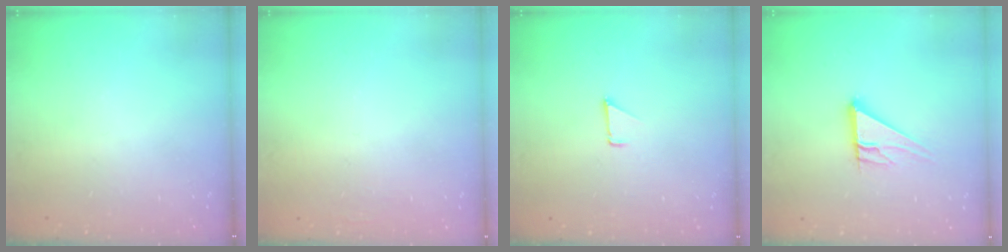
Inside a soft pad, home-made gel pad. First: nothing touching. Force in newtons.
{"total": 1.8, "press": 1.7, "slide": 0.4}
{"total": 0.9, "press": 0.9, "slide": 0.1}
{"total": 10.2, "press": 10.2, "slide": 1.0}